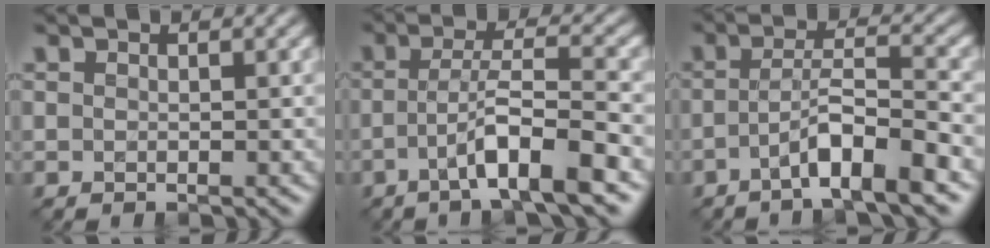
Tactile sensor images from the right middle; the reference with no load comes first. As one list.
[{"total": 6.0, "force": [-2.7, 0.7, 5.3], "torque": [-0.092, 0.009, -0.052]}, {"total": 4.9, "force": [-2.7, 0.6, 4.0], "torque": [-0.068, 0.011, -0.053]}]